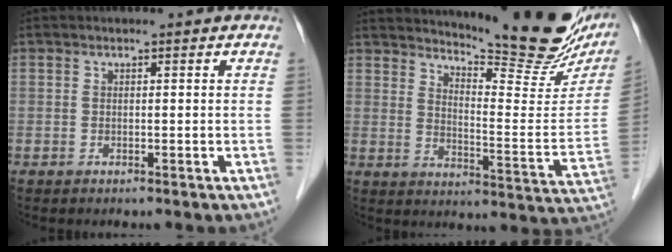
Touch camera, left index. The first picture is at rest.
{"total": 23.0, "force": [19.4, 3.7, 11.8], "torque": [-0.169, -0.065, 0.243]}